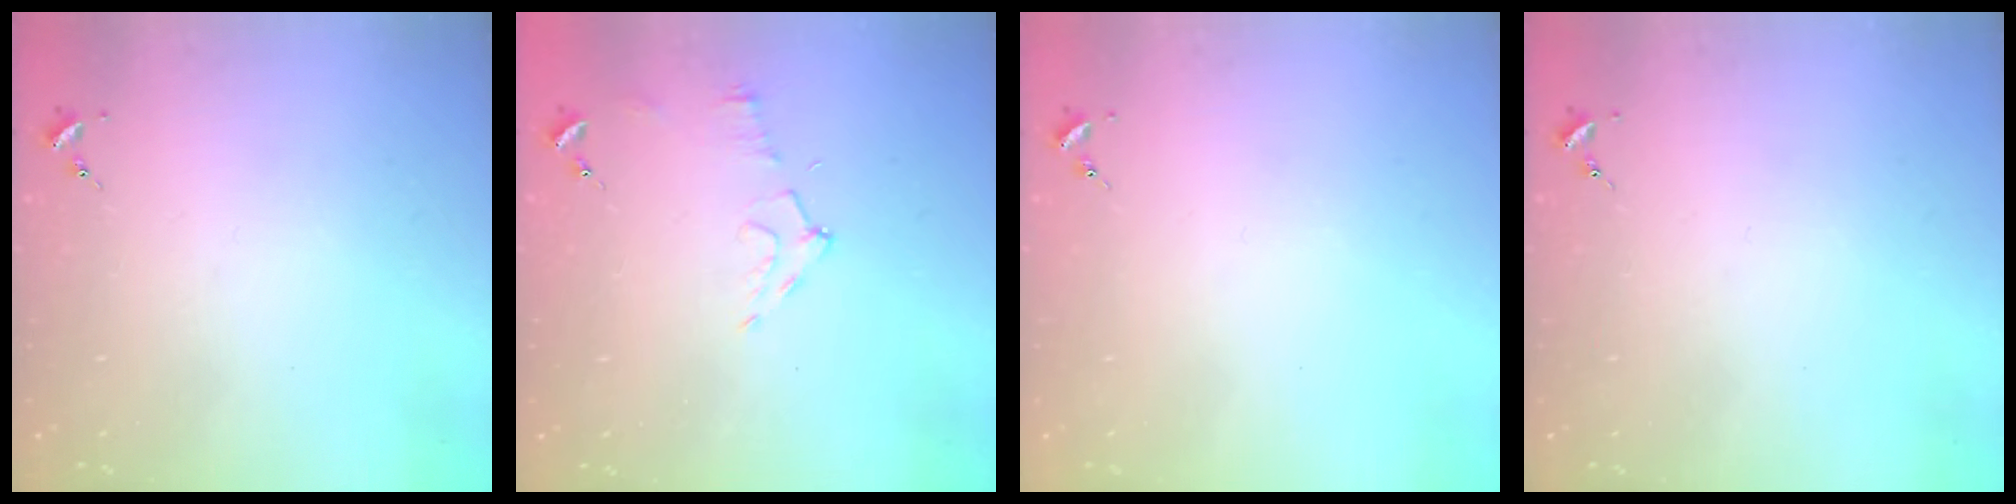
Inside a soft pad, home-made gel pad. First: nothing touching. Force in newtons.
{"total": 7.4, "press": 7.4, "slide": 0.7}
{"total": 0.0}
{"total": 0.0}